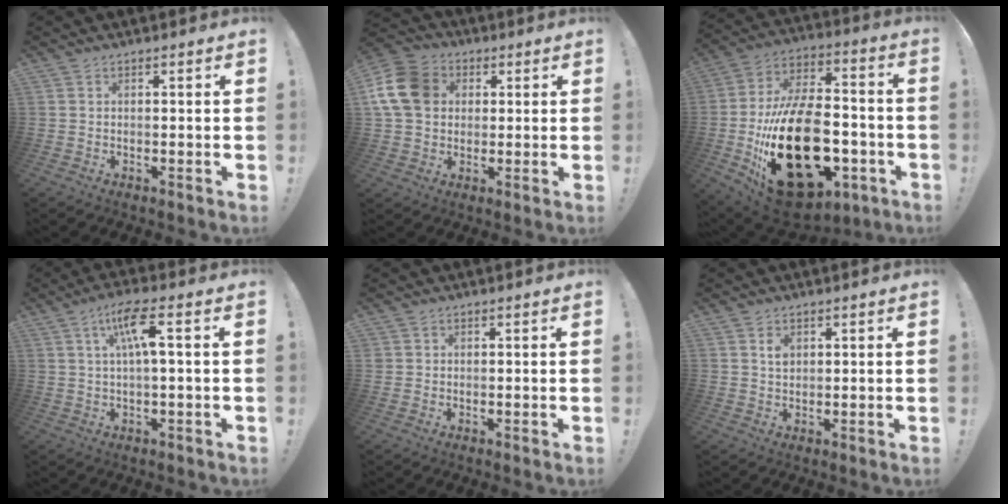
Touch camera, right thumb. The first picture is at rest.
{"total": 14.9, "force": [2.9, 12.0, 8.3], "torque": [-0.151, 0.002, 0.059]}
{"total": 34.0, "force": [-9.3, 20.3, 25.7], "torque": [-0.464, 0.056, -0.122]}
{"total": 9.4, "force": [2.5, 1.6, 8.9], "torque": [-0.155, 0.001, 0.038]}
{"total": 0.9, "force": [0.3, 0.8, 0.1], "torque": [-0.006, 0.003, 0.007]}
{"total": 2.5, "force": [1.1, 1.8, 1.4], "torque": [-0.011, -0.005, 0.016]}